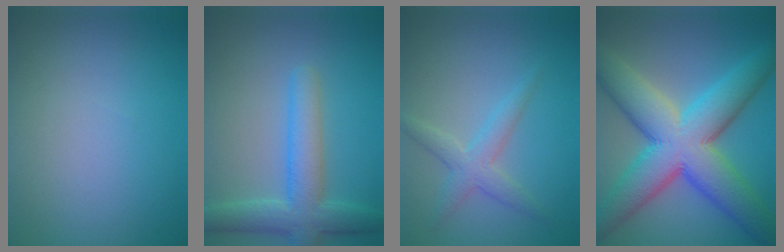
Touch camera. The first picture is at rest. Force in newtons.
{"total": 5.3, "press": 5.3, "slide": 0.2}
{"total": 2.7, "press": 2.7, "slide": 0.1}
{"total": 12.2, "press": 12.2, "slide": 0.2}